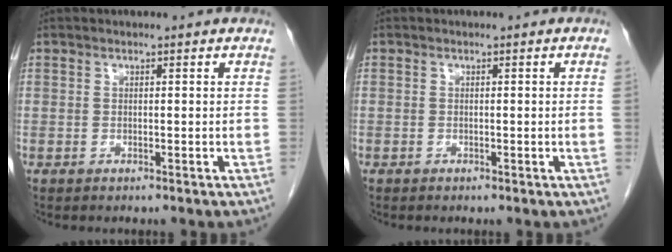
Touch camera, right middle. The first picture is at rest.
{"total": 0.6, "force": [-0.1, -0.2, 0.6], "torque": [-0.007, 0.000, -0.002]}